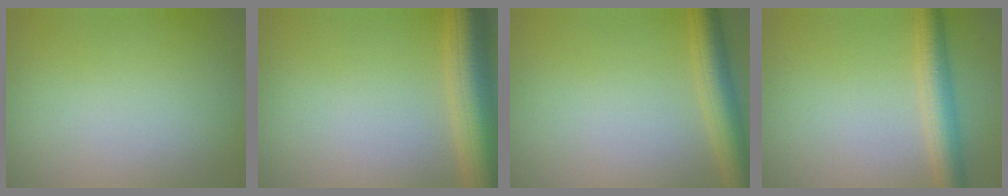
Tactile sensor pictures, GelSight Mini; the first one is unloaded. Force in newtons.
{"total": 7.4, "press": 7.4, "slide": 0.4}
{"total": 4.3, "press": 4.3, "slide": 0.2}
{"total": 3.9, "press": 3.9, "slide": 0.0}